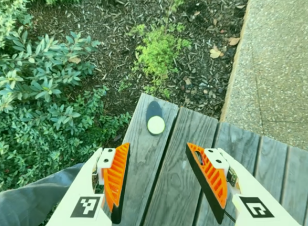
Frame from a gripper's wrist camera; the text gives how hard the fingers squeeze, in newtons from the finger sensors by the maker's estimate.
{"total": 0.0}